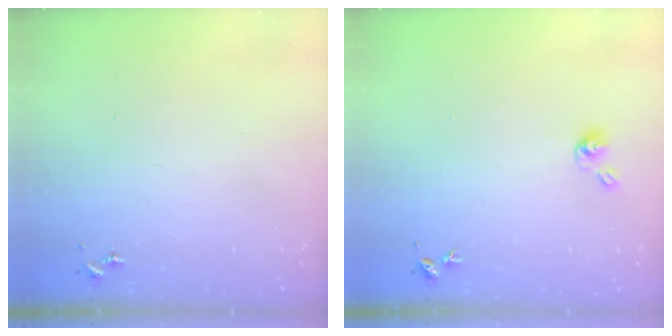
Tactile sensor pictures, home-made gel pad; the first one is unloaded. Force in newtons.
{"total": 5.6, "press": 5.6, "slide": 0.5}